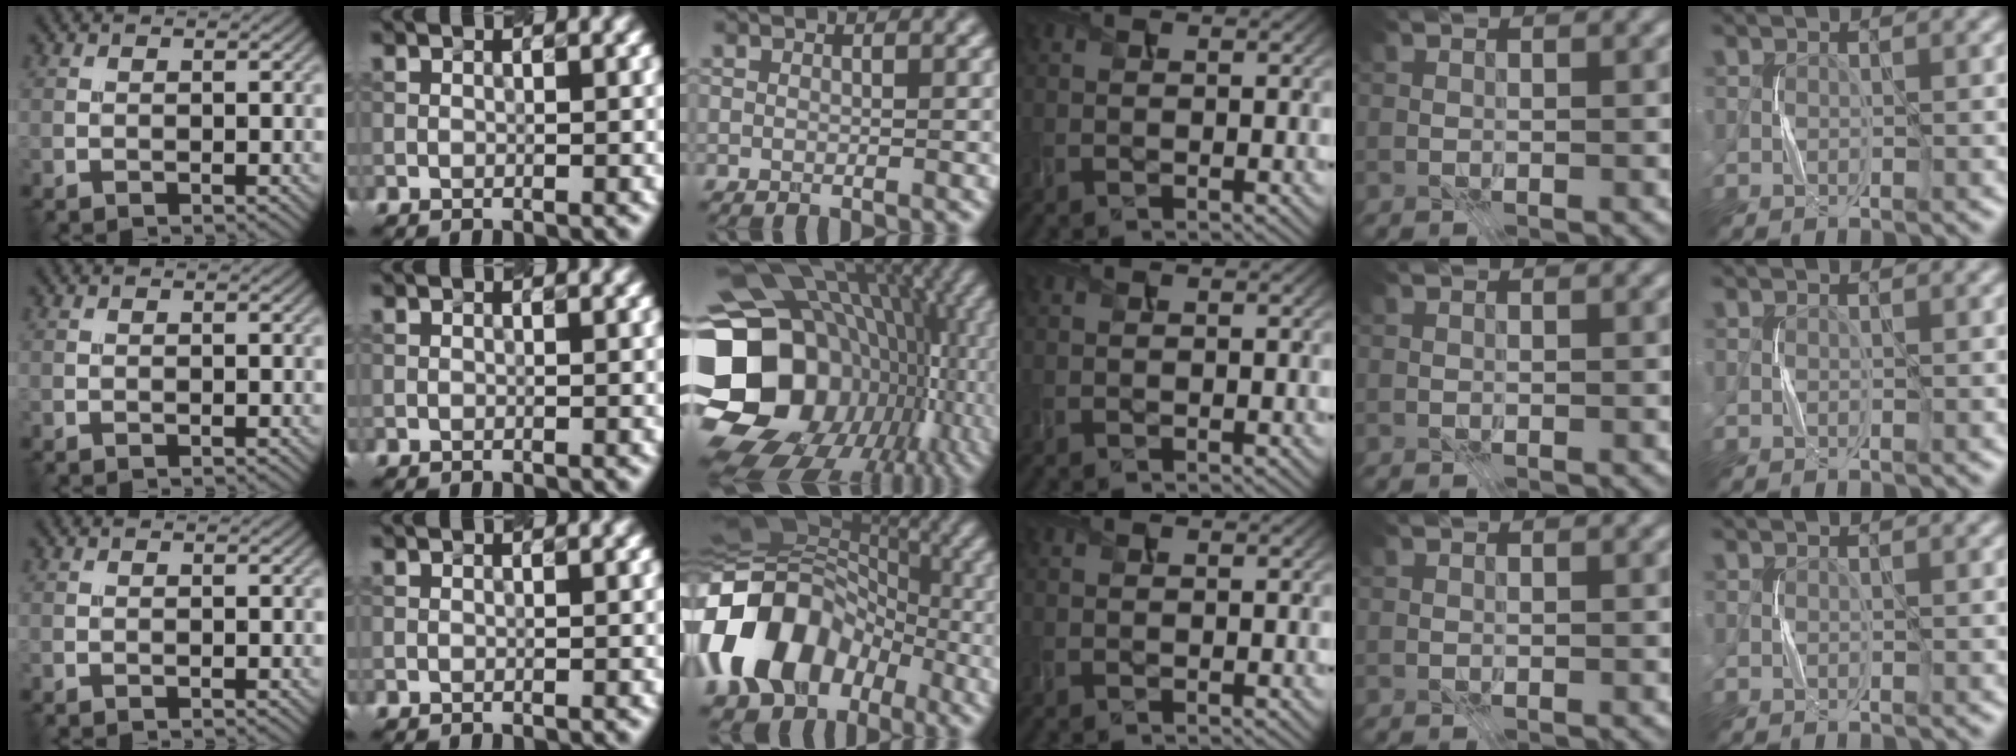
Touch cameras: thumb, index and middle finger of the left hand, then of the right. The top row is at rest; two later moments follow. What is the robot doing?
{"motion": "press", "object": "stapler"}